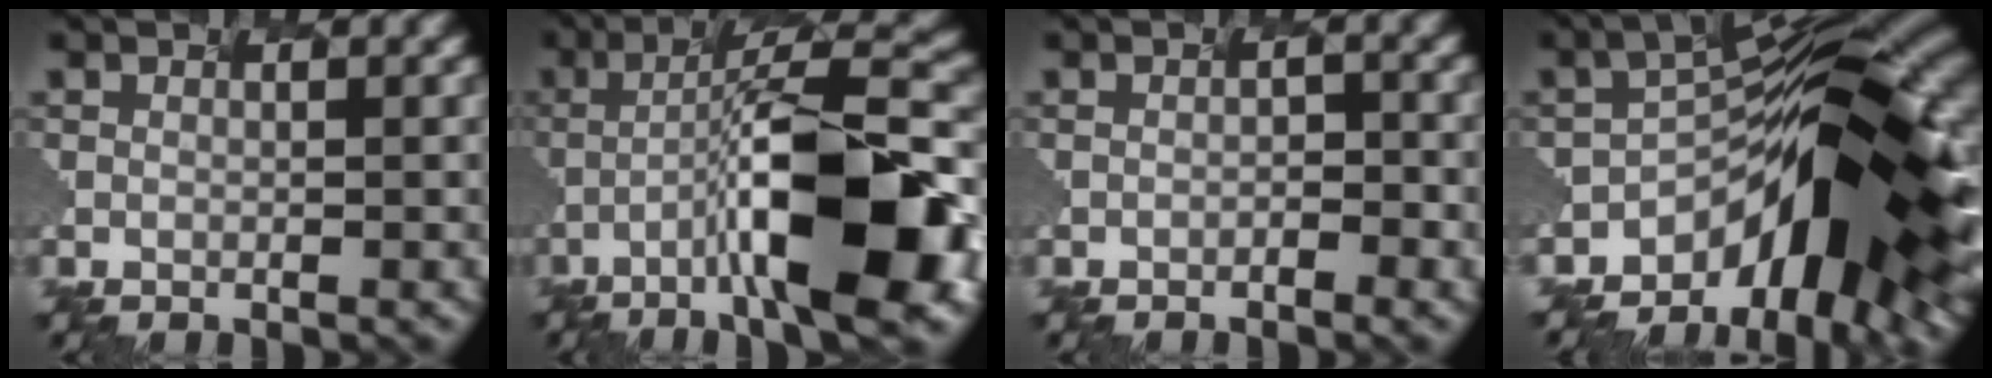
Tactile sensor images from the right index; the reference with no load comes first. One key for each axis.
{"total": 12.1, "fx": -5.1, "fy": 2.2, "fz": 10.8, "tx": -0.193, "ty": 0.004, "tz": -0.060}
{"total": 1.2, "fx": -1.1, "fy": -0.6, "fz": -0.1, "tx": -0.015, "ty": -0.001, "tz": -0.001}
{"total": 11.7, "fx": -7.0, "fy": 3.8, "fz": 8.6, "tx": -0.126, "ty": -0.001, "tz": -0.106}